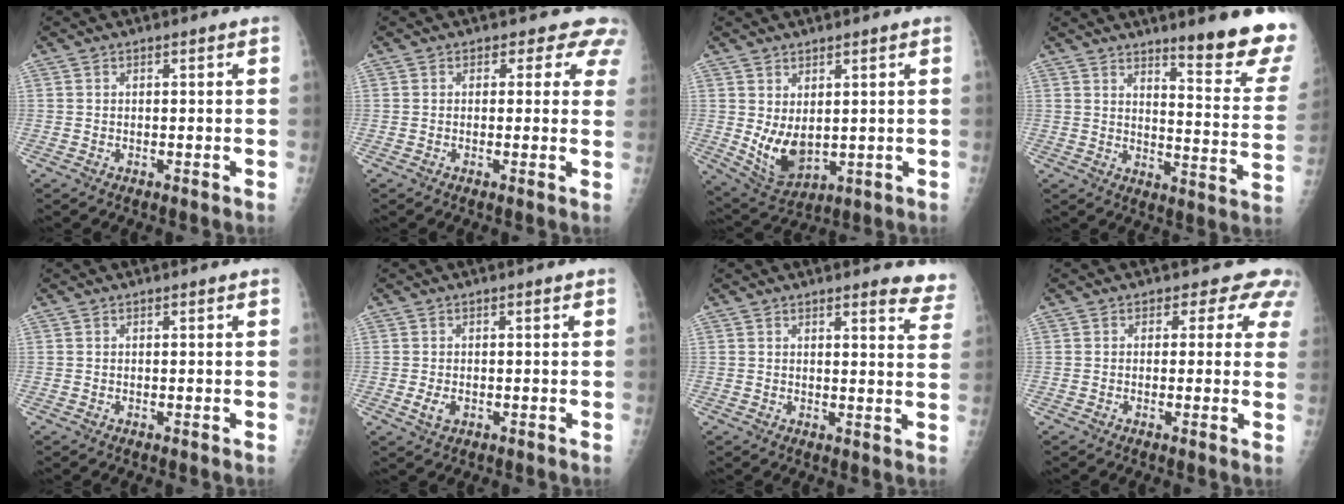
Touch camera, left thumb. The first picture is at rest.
{"total": 5.1, "force": [4.1, 3.0, 0.4], "torque": [0.036, -0.016, 0.022]}
{"total": 8.1, "force": [1.2, 4.5, 6.6], "torque": [-0.104, -0.025, 0.045]}
{"total": 16.3, "force": [12.4, 1.9, 10.4], "torque": [-0.104, -0.102, 0.161]}
{"total": 0.0}
{"total": 2.4, "force": [-0.3, 1.4, 1.9], "torque": [-0.035, -0.003, 0.000]}
{"total": 8.0, "force": [7.1, 1.7, 3.2], "torque": [-0.005, -0.039, 0.056]}
{"total": 5.0, "force": [3.8, 3.2, 0.6], "torque": [0.031, -0.014, 0.019]}